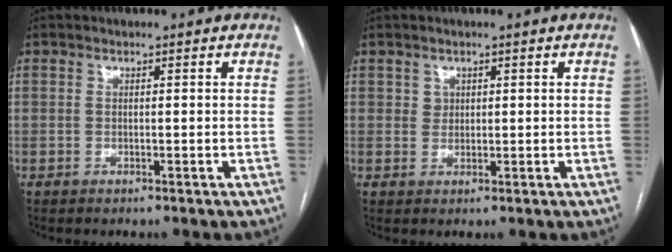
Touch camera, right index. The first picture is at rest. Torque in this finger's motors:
{"motor_torque": [-0.07, 0.00, -0.03, 0.00]}